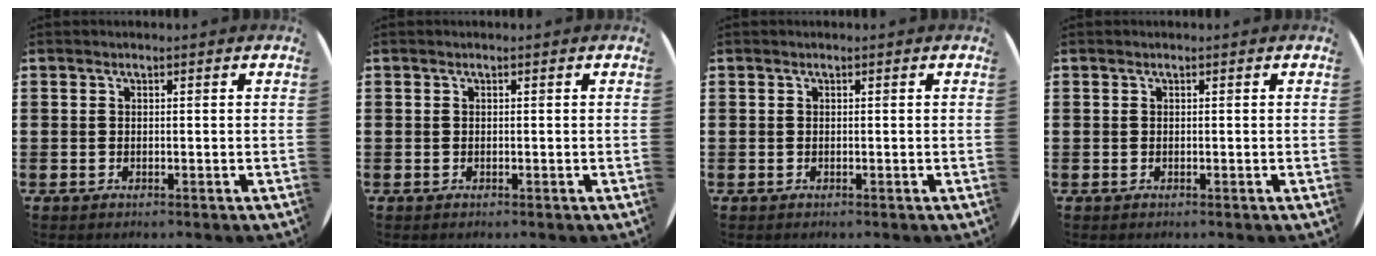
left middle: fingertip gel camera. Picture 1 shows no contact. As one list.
[{"total": 0.0}, {"total": 0.0}, {"total": 0.0}]